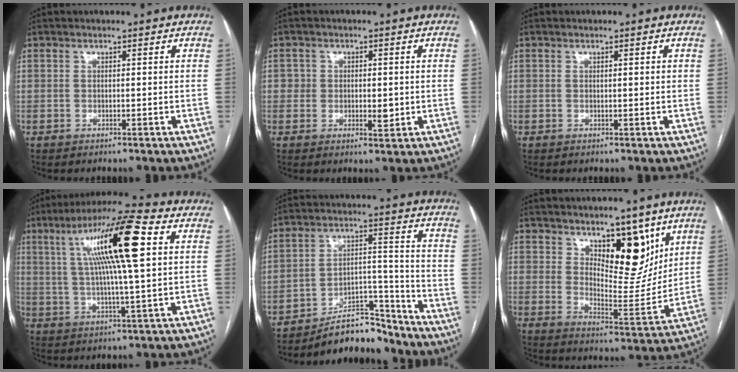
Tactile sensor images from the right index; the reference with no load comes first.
{"total": 3.5, "force": [-0.1, 2.6, 2.4], "torque": [-0.022, 0.001, 0.001]}
{"total": 0.9, "force": [0.2, 0.2, 0.9], "torque": [-0.017, 0.003, 0.002]}
{"total": 17.0, "force": [5.0, 1.1, 16.2], "torque": [-0.285, 0.024, 0.077]}
{"total": 9.8, "force": [-9.0, 2.9, 2.3], "torque": [-0.023, 0.048, -0.152]}
{"total": 11.7, "force": [6.7, 4.8, 8.2], "torque": [-0.114, -0.015, 0.117]}